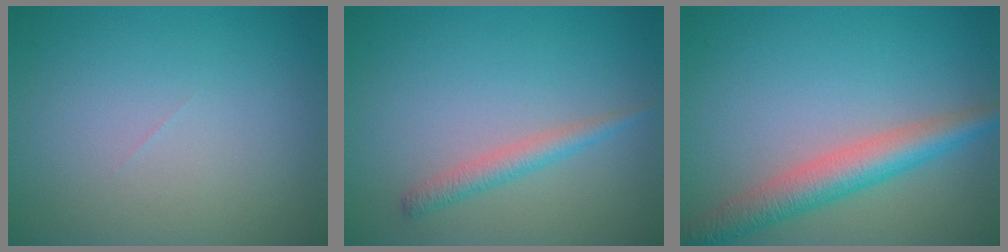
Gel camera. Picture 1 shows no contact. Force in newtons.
{"total": 1.9, "press": 1.9, "slide": 0.0}
{"total": 4.8, "press": 4.8, "slide": 0.2}